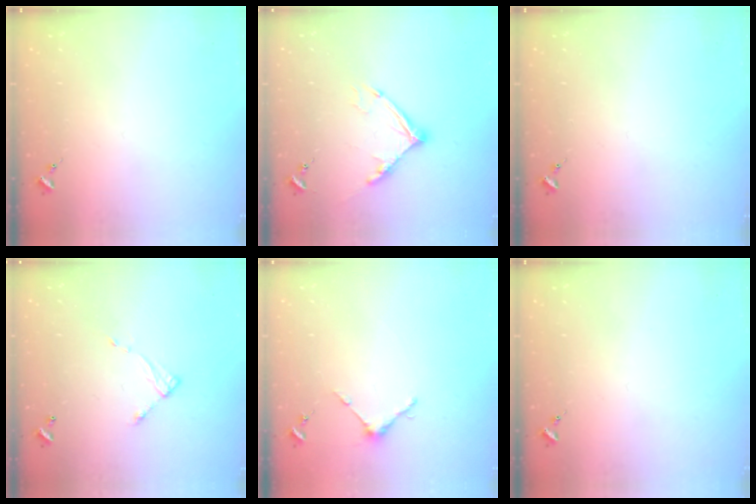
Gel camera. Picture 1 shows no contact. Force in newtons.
{"total": 12.8, "press": 12.7, "slide": 1.2}
{"total": 0.0}
{"total": 6.0, "press": 6.0, "slide": 0.4}
{"total": 4.0, "press": 4.0, "slide": 0.4}
{"total": 0.0}